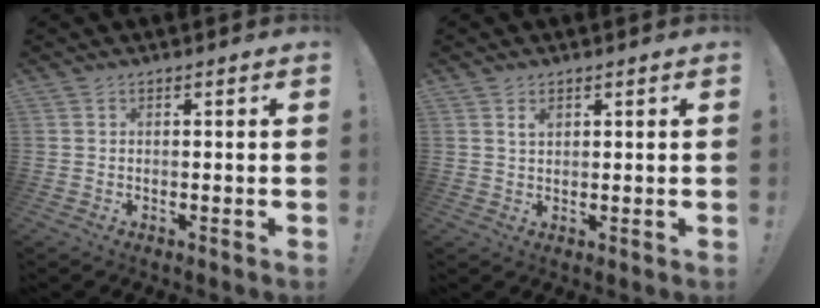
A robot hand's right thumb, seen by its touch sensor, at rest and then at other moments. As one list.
[{"total": 1.9, "force": [1.2, 1.1, 1.1], "torque": [-0.008, -0.004, 0.018]}]